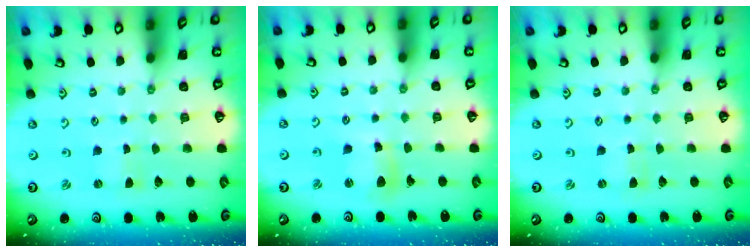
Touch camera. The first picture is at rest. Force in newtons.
{"total": 8.9, "press": 8.8, "slide": 1.0}
{"total": 0.0}